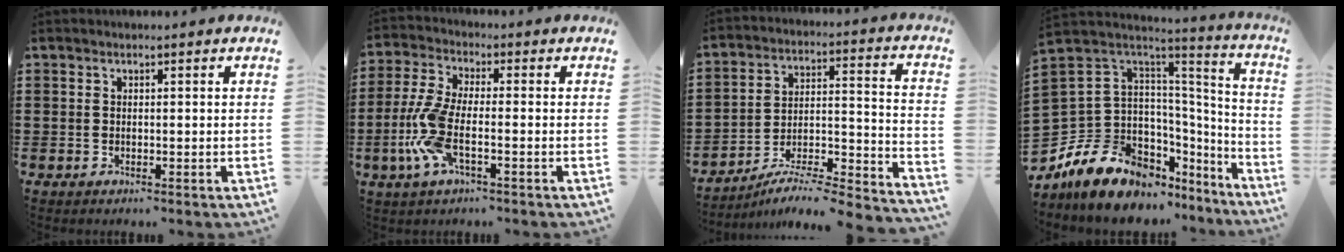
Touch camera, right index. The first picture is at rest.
{"total": 8.0, "force": [-2.8, 2.8, 6.9], "torque": [-0.181, -0.016, -0.061]}
{"total": 5.0, "force": [-4.4, 0.5, 2.4], "torque": [-0.039, -0.014, -0.090]}
{"total": 11.6, "force": [-7.3, 8.1, 4.0], "torque": [-0.115, 0.004, -0.130]}